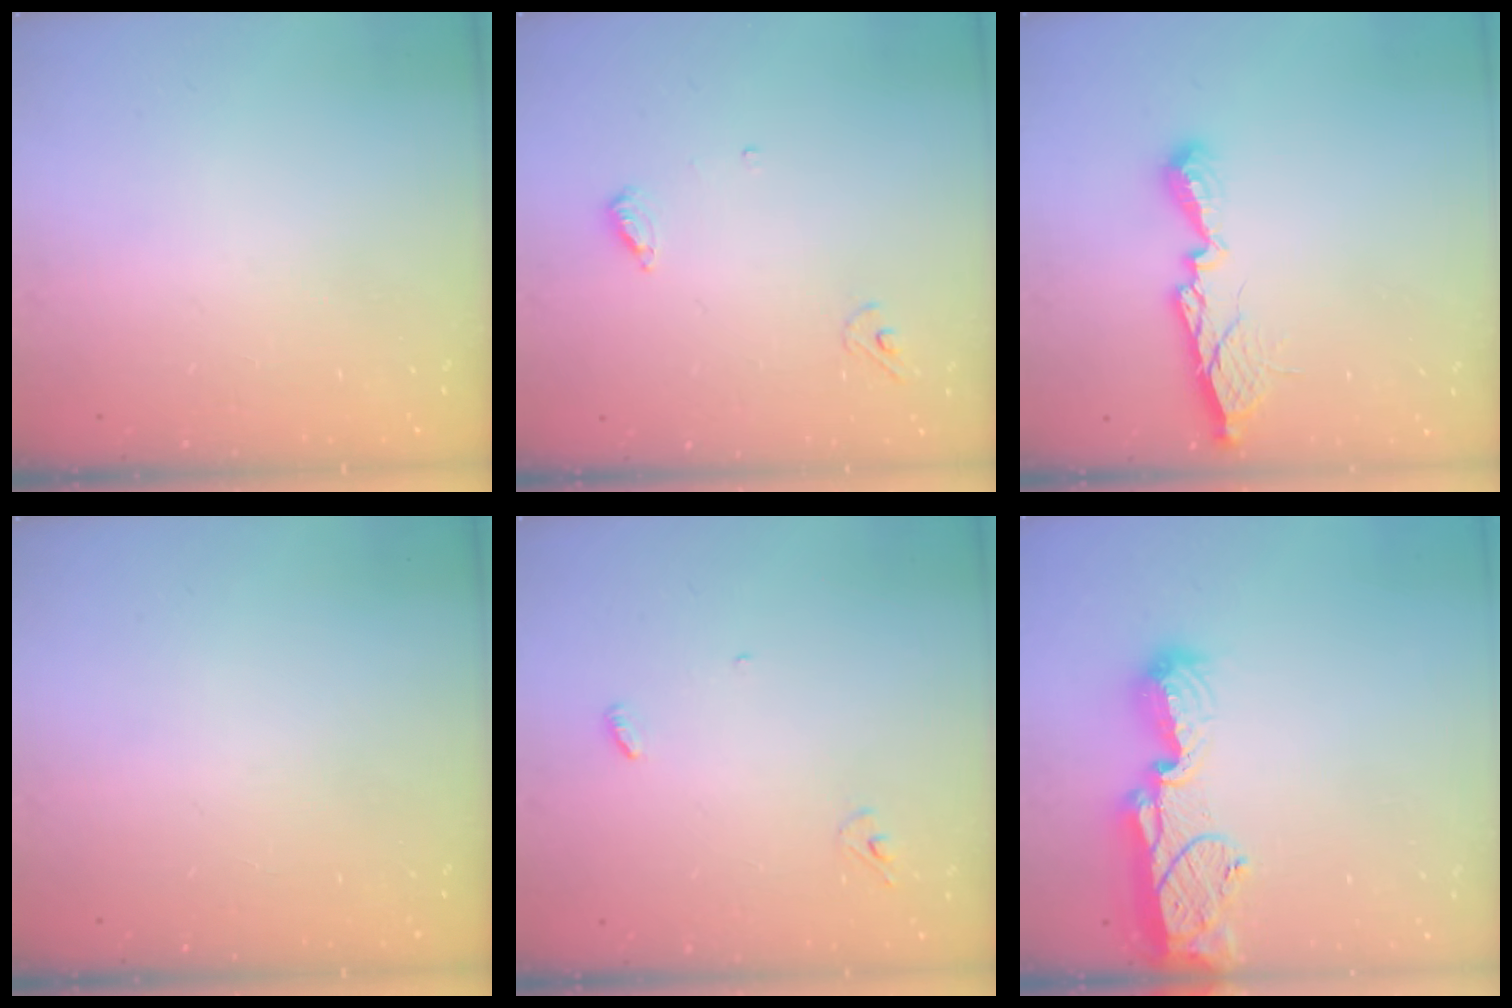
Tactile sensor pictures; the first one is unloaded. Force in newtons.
{"total": 5.9, "press": 5.9, "slide": 0.6}
{"total": 11.0, "press": 11.0, "slide": 0.4}
{"total": 0.0}
{"total": 3.5, "press": 3.5, "slide": 0.3}
{"total": 15.4, "press": 14.2, "slide": 6.0}